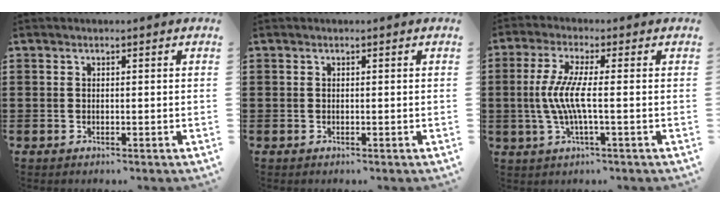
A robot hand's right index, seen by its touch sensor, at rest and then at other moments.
{"total": 0.0}
{"total": 6.4, "force": [-0.8, 0.6, 6.3], "torque": [-0.149, -0.016, -0.029]}